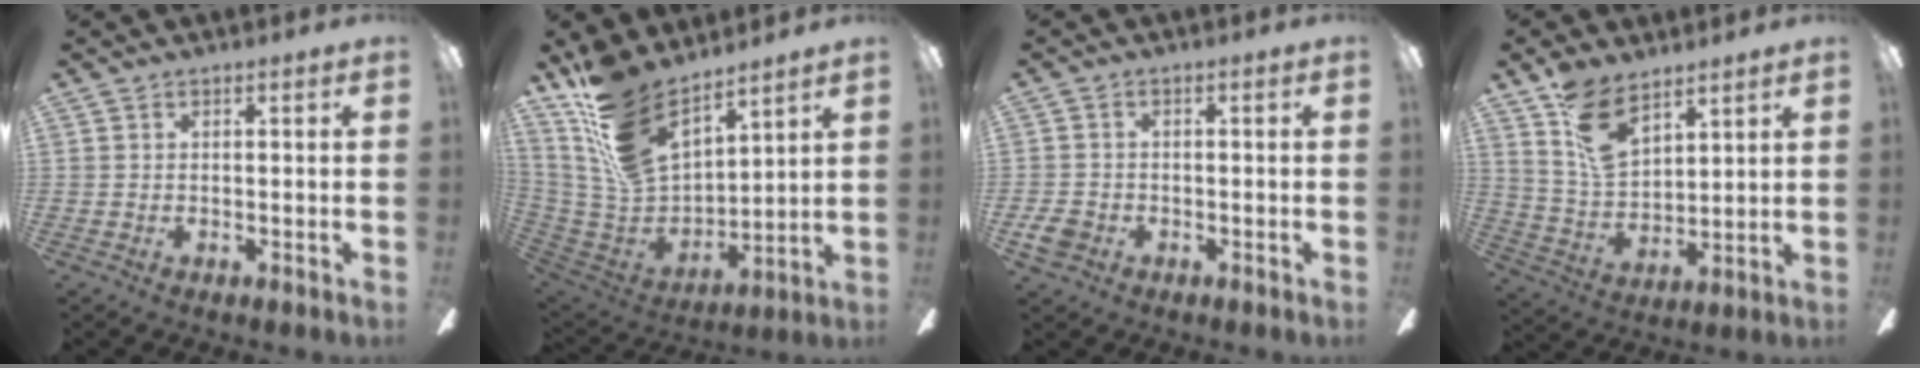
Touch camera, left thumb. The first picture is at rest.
{"total": 18.2, "force": [13.0, 8.4, 9.4], "torque": [-0.220, -0.083, 0.247]}
{"total": 4.0, "force": [-1.6, 3.0, 2.0], "torque": [-0.051, 0.005, -0.031]}
{"total": 11.9, "force": [7.9, 5.9, 6.6], "torque": [-0.125, -0.030, 0.150]}